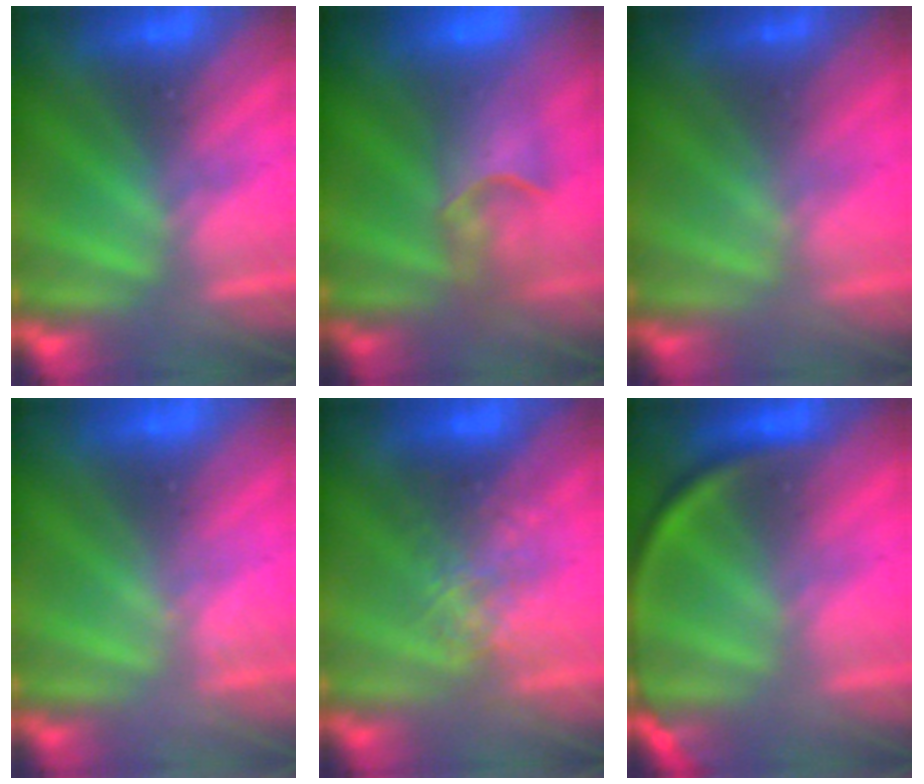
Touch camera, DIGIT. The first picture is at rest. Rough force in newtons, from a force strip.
{"total": 7.6}
{"total": 1.6}
{"total": 1.6}
{"total": 2.5}
{"total": 3.4}